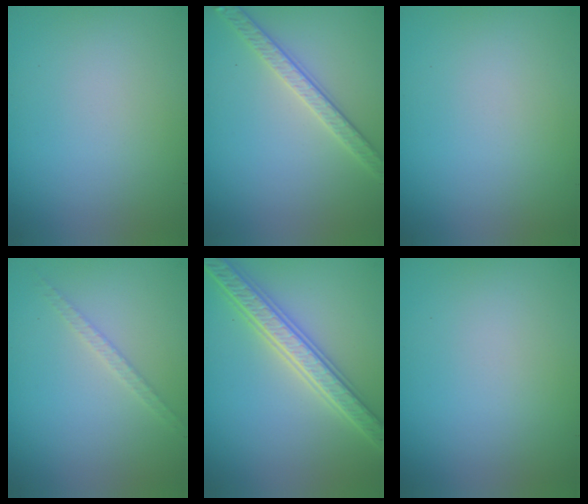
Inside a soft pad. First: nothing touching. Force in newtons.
{"total": 2.8, "press": 2.7, "slide": 0.8}
{"total": 0.0}
{"total": 1.3, "press": 1.3, "slide": 0.2}
{"total": 5.6, "press": 5.4, "slide": 1.1}
{"total": 0.0}